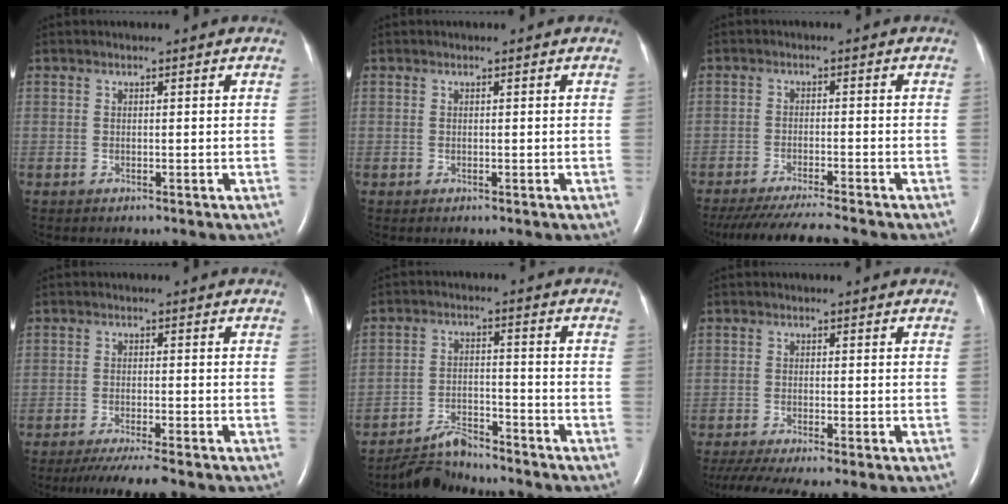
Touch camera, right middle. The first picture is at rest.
{"total": 0.0}
{"total": 10.6, "force": [-9.6, -0.4, 4.4], "torque": [-0.067, -0.024, -0.152]}
{"total": 7.1, "force": [-6.0, -0.3, 3.8], "torque": [-0.053, -0.020, -0.095]}
{"total": 5.7, "force": [-5.6, 0.6, 0.3], "torque": [-0.013, -0.007, -0.098]}
{"total": 8.6, "force": [-6.7, 0.6, 5.4], "torque": [-0.087, -0.015, -0.107]}